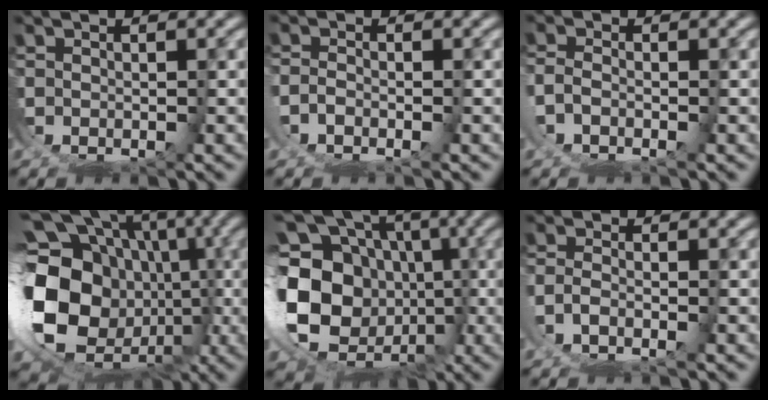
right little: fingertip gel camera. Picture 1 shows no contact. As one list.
[{"total": 1.0, "force": [-0.9, -0.2, 0.2], "torque": [0.000, 0.001, -0.020]}, {"total": 1.0, "force": [-0.9, 0.0, 0.5], "torque": [-0.006, 0.001, -0.020]}, {"total": 17.8, "force": [-2.2, 13.3, 11.7], "torque": [-0.239, -0.056, -0.019]}, {"total": 18.1, "force": [-1.9, 14.6, 10.5], "torque": [-0.236, -0.053, -0.025]}, {"total": 1.1, "force": [-0.9, -0.4, 0.5], "torque": [-0.006, 0.000, -0.017]}]